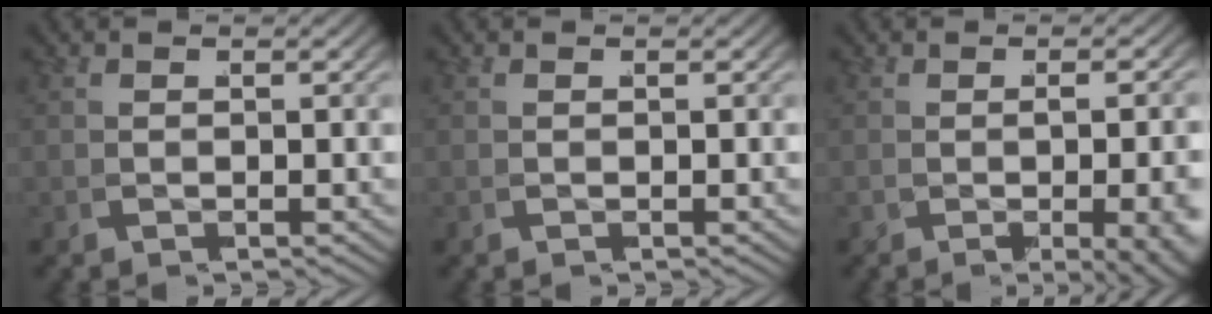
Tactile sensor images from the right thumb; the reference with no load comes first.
{"total": 0.0}
{"total": 5.0, "force": [-1.4, 1.3, 4.7], "torque": [-0.052, -0.004, -0.017]}